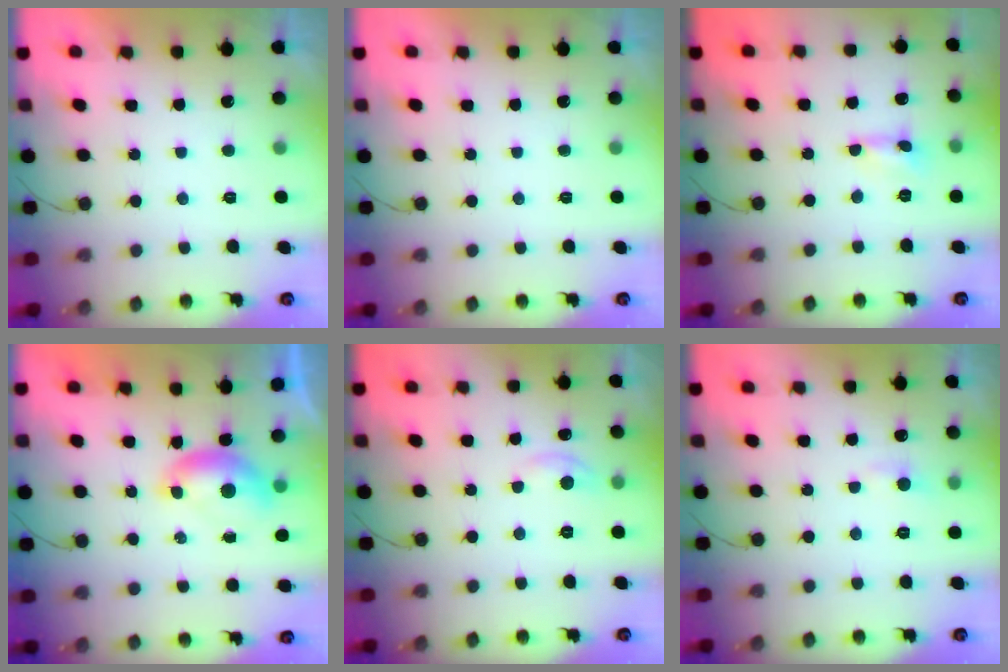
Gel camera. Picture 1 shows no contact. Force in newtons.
{"total": 0.0}
{"total": 0.0}
{"total": 6.3, "press": 6.2, "slide": 0.9}
{"total": 4.5, "press": 4.4, "slide": 0.7}
{"total": 5.3, "press": 5.3, "slide": 0.7}